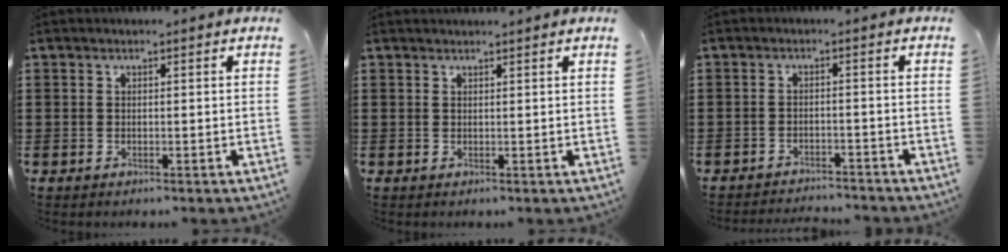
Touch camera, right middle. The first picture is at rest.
{"total": 0.7, "force": [0.7, -0.1, 0.1], "torque": [-0.003, 0.000, 0.014]}
{"total": 2.4, "force": [-2.4, 0.1, 0.0], "torque": [-0.006, 0.001, -0.051]}